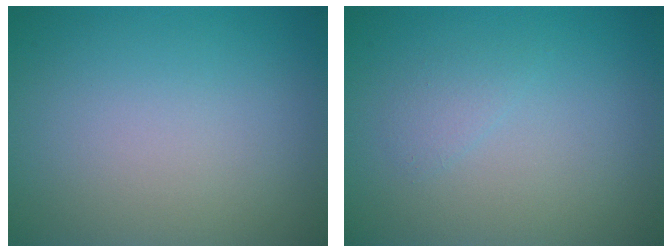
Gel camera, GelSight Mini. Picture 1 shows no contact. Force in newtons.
{"total": 0.9, "press": 0.9, "slide": 0.1}